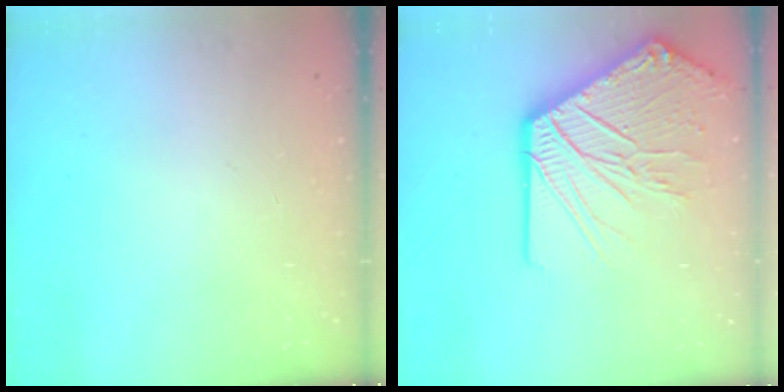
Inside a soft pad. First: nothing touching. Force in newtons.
{"total": 23.5, "press": 23.2, "slide": 3.9}